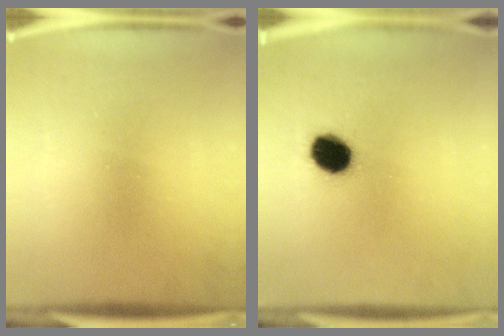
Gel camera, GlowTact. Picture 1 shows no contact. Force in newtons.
{"total": 8.8}